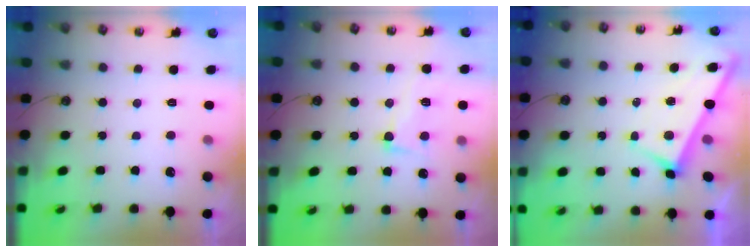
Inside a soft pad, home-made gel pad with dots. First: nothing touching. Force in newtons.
{"total": 3.7, "press": 3.5, "slide": 1.2}
{"total": 2.6, "press": 2.6, "slide": 0.2}